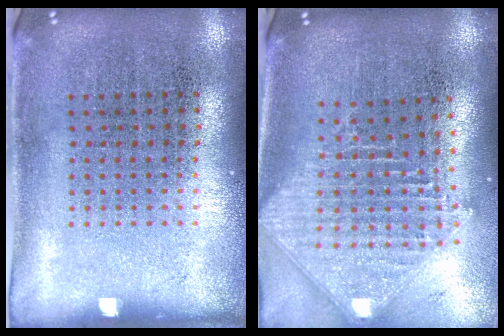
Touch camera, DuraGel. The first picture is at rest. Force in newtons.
{"total": 2.5, "press": 2.0, "slide": 1.6}